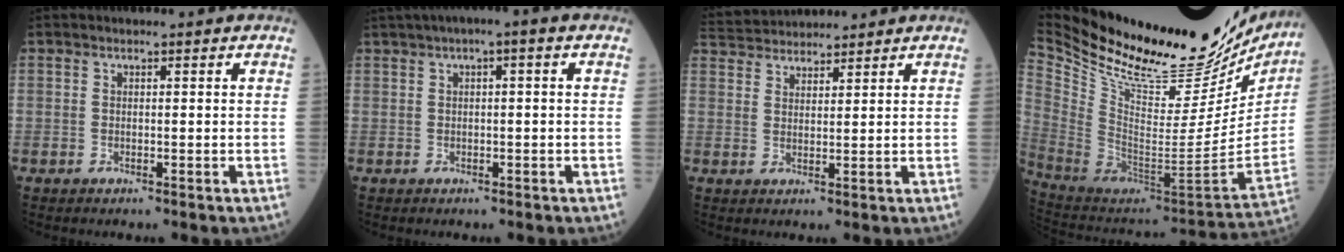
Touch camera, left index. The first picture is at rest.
{"total": 3.9, "force": [1.5, 0.4, 3.6], "torque": [-0.061, 0.017, 0.022]}
{"total": 9.2, "force": [8.7, 1.8, 2.2], "torque": [-0.046, 0.039, 0.151]}
{"total": 36.1, "force": [29.4, 10.3, 18.2], "torque": [-0.332, -0.055, 0.438]}